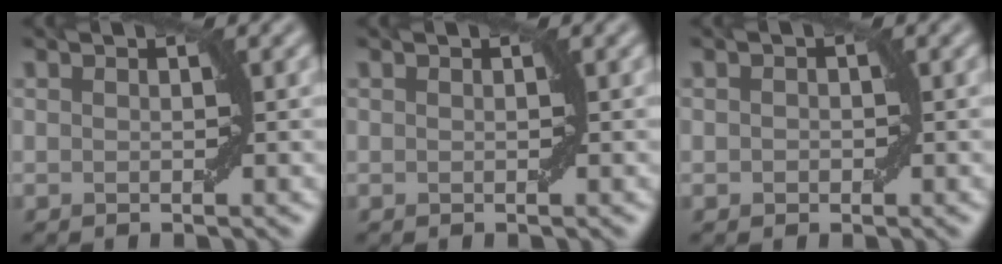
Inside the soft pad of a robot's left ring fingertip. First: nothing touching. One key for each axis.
{"total": 0.0}
{"total": 0.7, "fx": -0.1, "fy": 0.6, "fz": 0.3, "tx": -0.002, "ty": -0.001, "tz": -0.002}